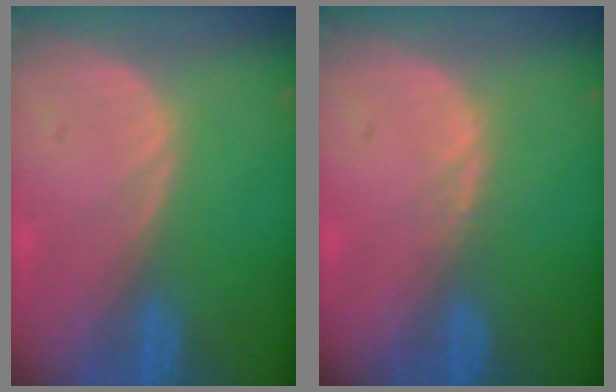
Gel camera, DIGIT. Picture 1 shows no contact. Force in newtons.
{"total": 0.8, "press": 0.8, "slide": 0.3}